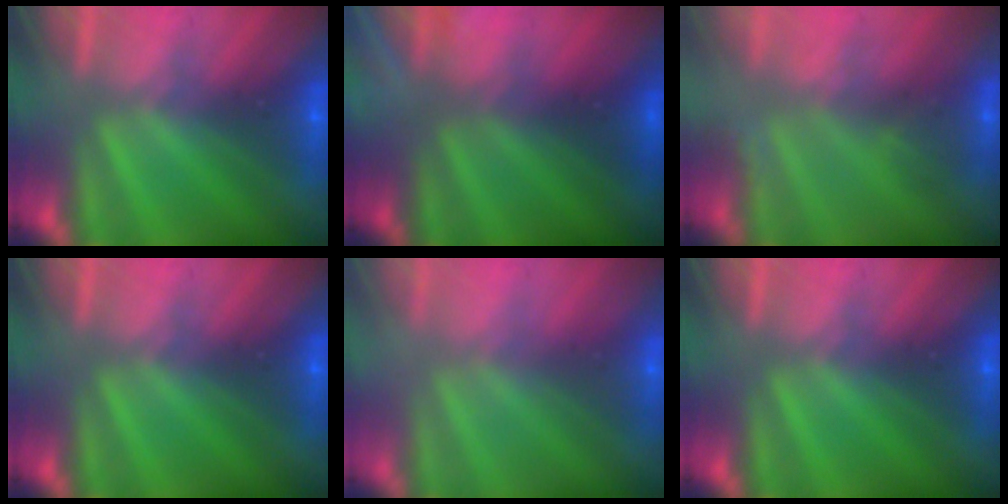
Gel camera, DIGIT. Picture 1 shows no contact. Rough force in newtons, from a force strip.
{"total": 8.5}
{"total": 2.8}
{"total": 0.0}
{"total": 2.8}
{"total": 0.0}